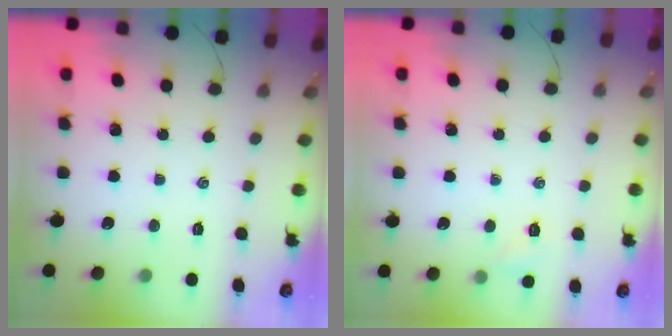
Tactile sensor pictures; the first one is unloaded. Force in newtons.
{"total": 3.6, "press": 3.4, "slide": 1.2}